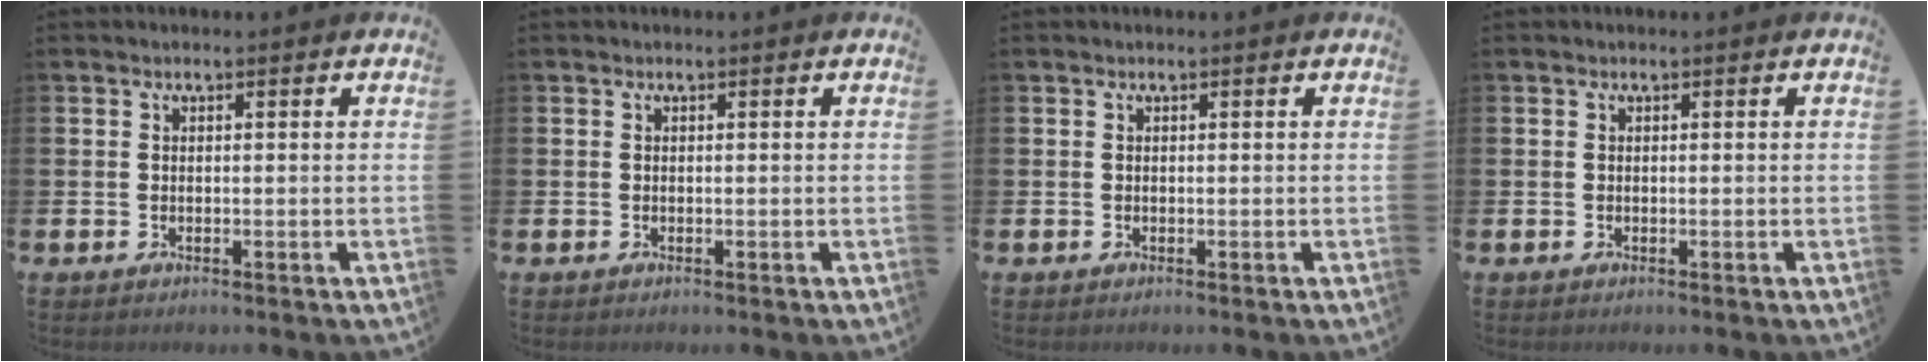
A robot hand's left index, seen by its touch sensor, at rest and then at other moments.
{"total": 0.0}
{"total": 0.0}
{"total": 0.0}